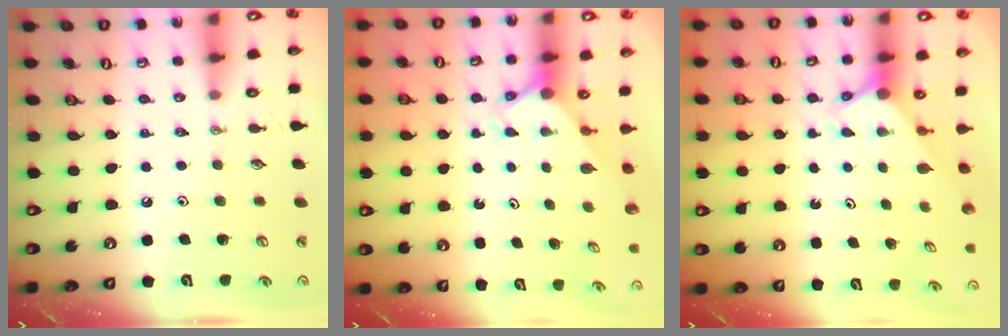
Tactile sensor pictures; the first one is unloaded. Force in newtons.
{"total": 2.6, "press": 2.6, "slide": 0.0}
{"total": 2.8, "press": 2.8, "slide": 0.0}